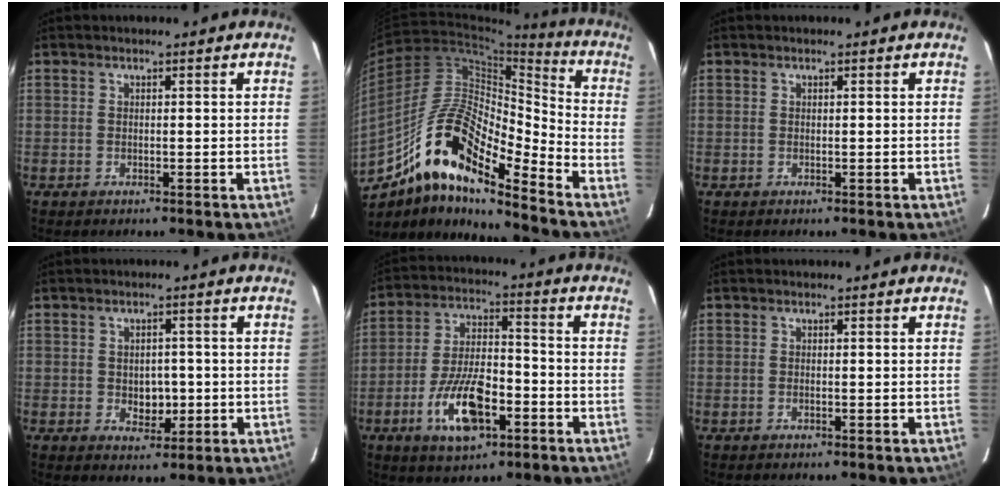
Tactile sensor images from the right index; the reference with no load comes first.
{"total": 16.1, "force": [-10.0, 4.1, 11.9], "torque": [-0.218, 0.034, -0.171]}
{"total": 0.0}
{"total": 3.7, "force": [-0.5, 2.6, 2.7], "torque": [-0.031, 0.001, -0.001]}
{"total": 11.9, "force": [-5.1, 4.5, 9.8], "torque": [-0.193, 0.002, -0.088]}
{"total": 0.0}